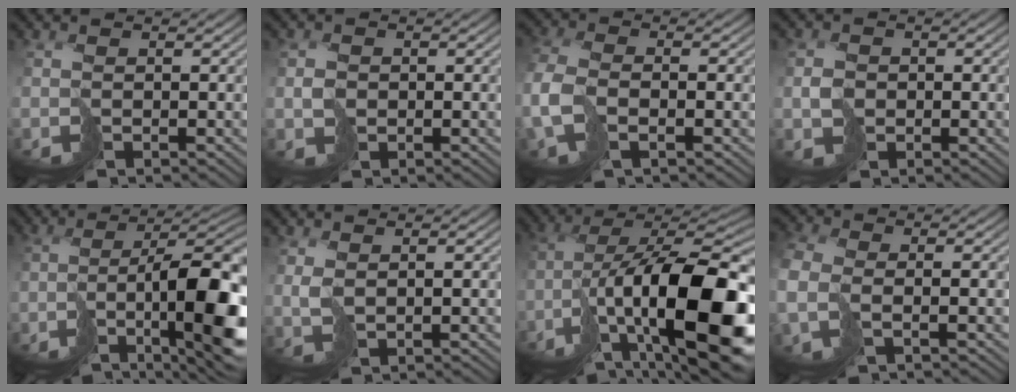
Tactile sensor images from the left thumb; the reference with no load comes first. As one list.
[{"total": 1.4, "force": [0.3, 1.3, 0.4], "torque": [-0.003, -0.002, 0.012]}, {"total": 6.9, "force": [-1.6, 4.1, 5.3], "torque": [-0.161, -0.014, -0.033]}, {"total": 1.7, "force": [0.2, 1.7, 0.3], "torque": [-0.003, -0.001, 0.008]}, {"total": 15.5, "force": [-4.5, 6.0, 13.5], "torque": [-0.211, -0.021, -0.057]}, {"total": 2.0, "force": [1.5, 0.5, 1.1], "torque": [-0.027, 0.002, 0.037]}, {"total": 18.6, "force": [-5.1, 9.2, 15.4], "torque": [-0.271, -0.025, -0.065]}, {"total": 4.9, "force": [-0.6, 2.9, 3.9], "torque": [-0.127, -0.011, -0.010]}]